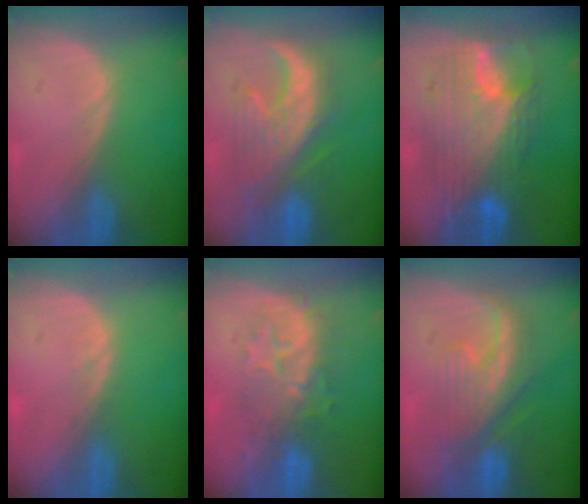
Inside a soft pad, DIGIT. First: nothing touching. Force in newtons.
{"total": 9.5, "press": 9.4, "slide": 1.2}
{"total": 11.9, "press": 11.8, "slide": 1.0}
{"total": 0.6, "press": 0.6, "slide": 0.1}
{"total": 7.9, "press": 7.8, "slide": 1.3}
{"total": 8.0, "press": 7.9, "slide": 1.1}